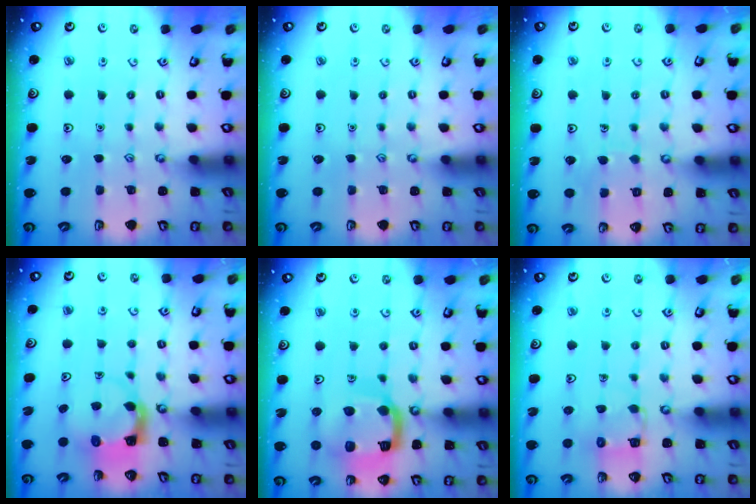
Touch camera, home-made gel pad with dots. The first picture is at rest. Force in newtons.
{"total": 0.0}
{"total": 5.1, "press": 5.1, "slide": 0.3}
{"total": 3.9, "press": 3.9, "slide": 0.4}
{"total": 16.3, "press": 16.2, "slide": 1.8}
{"total": 7.2, "press": 7.1, "slide": 0.4}